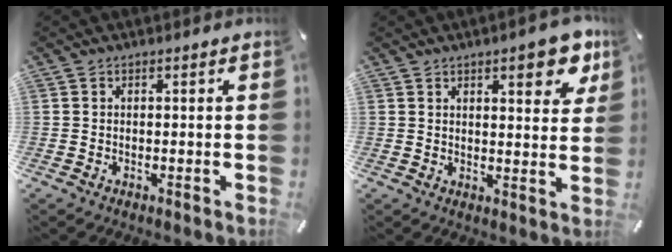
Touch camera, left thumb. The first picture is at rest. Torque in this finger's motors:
{"motor_torque": [1.23, 1.00, 0.42, -0.49, 0.01]}